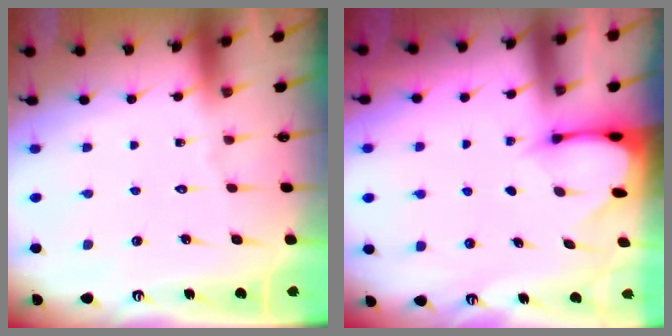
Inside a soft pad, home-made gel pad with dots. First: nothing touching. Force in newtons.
{"total": 2.4, "press": 2.3, "slide": 0.3}